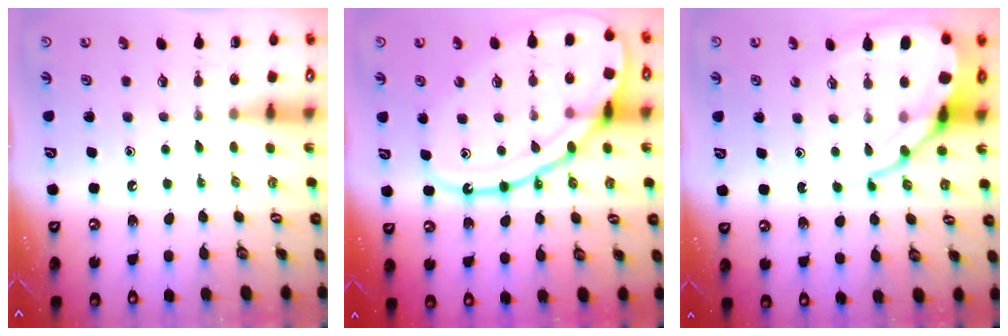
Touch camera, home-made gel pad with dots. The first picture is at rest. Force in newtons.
{"total": 19.5, "press": 19.4, "slide": 1.2}
{"total": 12.2, "press": 12.2, "slide": 1.3}